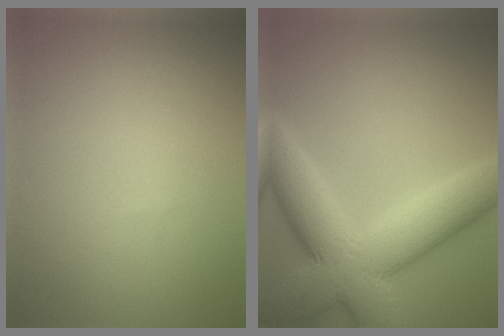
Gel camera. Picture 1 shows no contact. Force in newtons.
{"total": 11.6, "press": 11.6, "slide": 0.3}